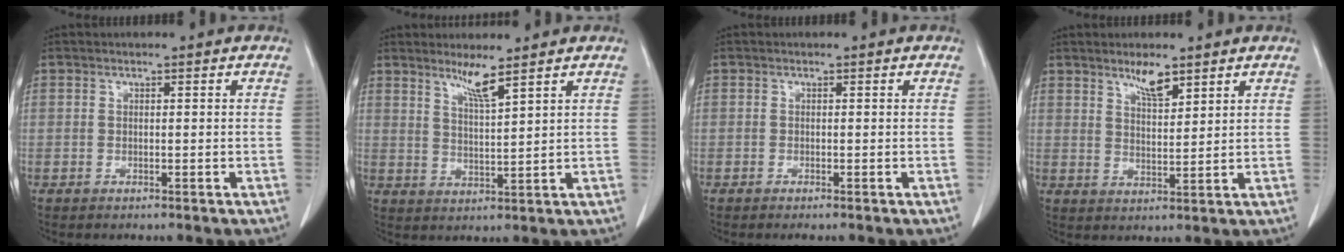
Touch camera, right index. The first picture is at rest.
{"total": 4.0, "force": [3.1, -0.7, 2.6], "torque": [-0.048, -0.013, 0.059]}
{"total": 0.6, "force": [-0.5, 0.0, 0.4], "torque": [-0.009, -0.002, -0.008]}
{"total": 4.2, "force": [3.2, 0.9, 2.6], "torque": [-0.050, -0.003, 0.060]}